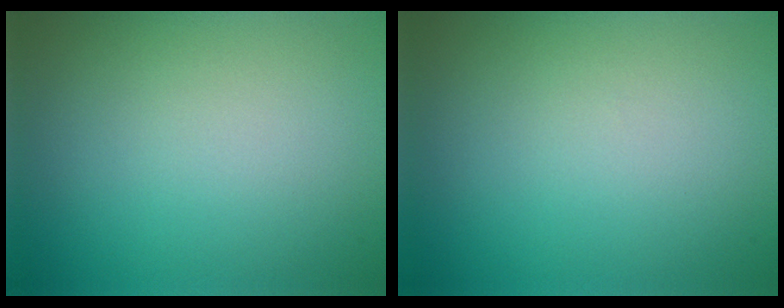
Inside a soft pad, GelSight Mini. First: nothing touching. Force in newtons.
{"total": 0.0}